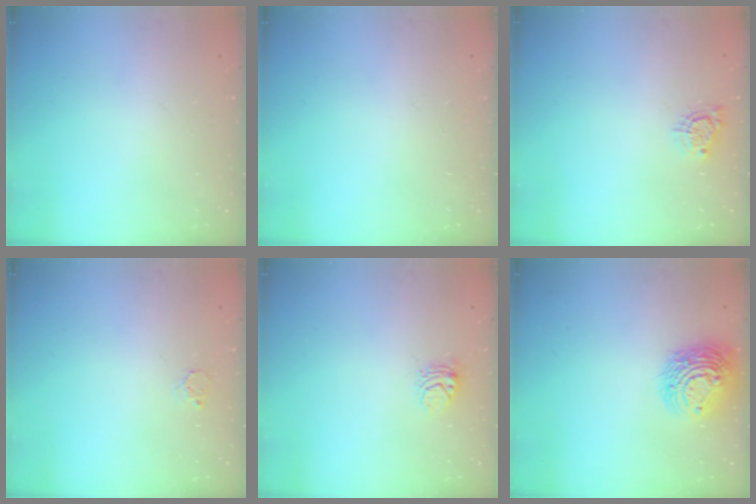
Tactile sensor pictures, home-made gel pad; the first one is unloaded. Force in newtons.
{"total": 0.0}
{"total": 4.6, "press": 4.6, "slide": 0.1}
{"total": 2.3, "press": 2.3, "slide": 0.2}
{"total": 4.9, "press": 4.9, "slide": 0.6}
{"total": 12.3, "press": 12.2, "slide": 1.3}